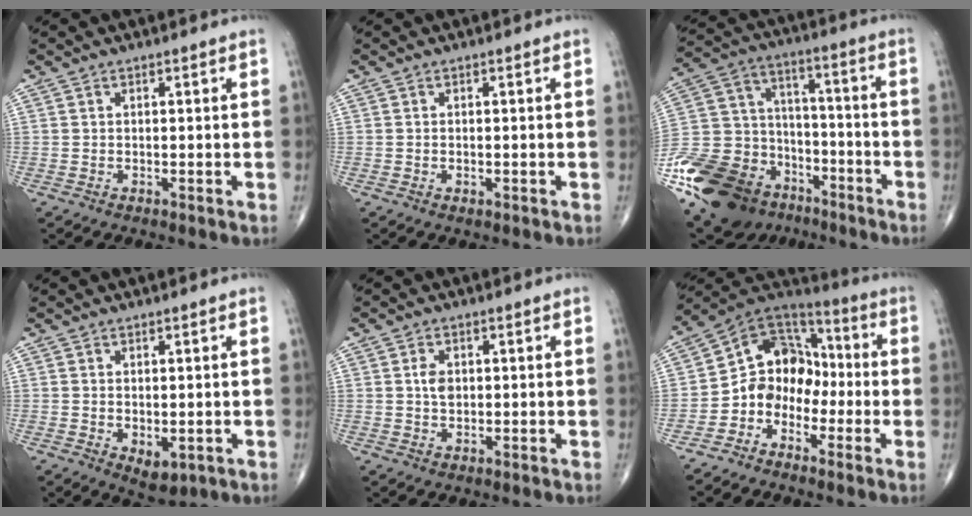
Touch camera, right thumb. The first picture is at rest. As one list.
[{"total": 0.9, "force": [-0.2, 0.5, 0.7], "torque": [-0.016, 0.001, -0.002]}, {"total": 28.5, "force": [-15.9, 19.2, 13.9], "torque": [-0.327, 0.070, -0.272]}, {"total": 4.3, "force": [-0.9, 2.4, 3.5], "torque": [-0.044, -0.008, -0.001]}, {"total": 2.9, "force": [0.5, 2.0, 2.0], "torque": [-0.031, -0.001, 0.008]}, {"total": 11.7, "force": [-3.5, 9.4, 5.9], "torque": [-0.063, 0.077, -0.082]}]